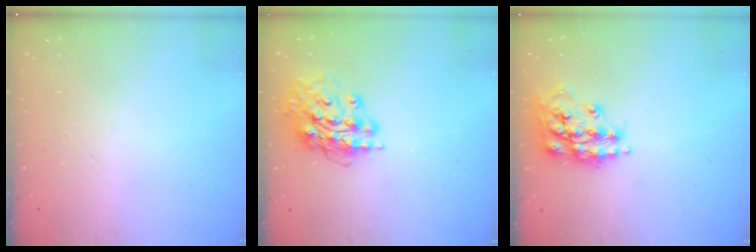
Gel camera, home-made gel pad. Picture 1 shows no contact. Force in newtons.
{"total": 15.0, "press": 14.9, "slide": 1.6}
{"total": 14.8, "press": 14.7, "slide": 1.5}